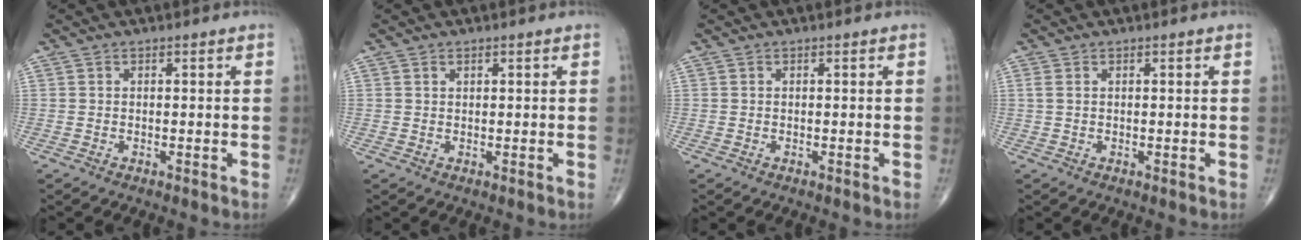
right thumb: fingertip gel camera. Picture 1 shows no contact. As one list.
[{"total": 0.7, "force": [0.5, 0.4, 0.4], "torque": [-0.003, -0.003, 0.007]}, {"total": 0.0}, {"total": 0.9, "force": [0.3, 0.4, 0.7], "torque": [-0.023, 0.005, 0.009]}]